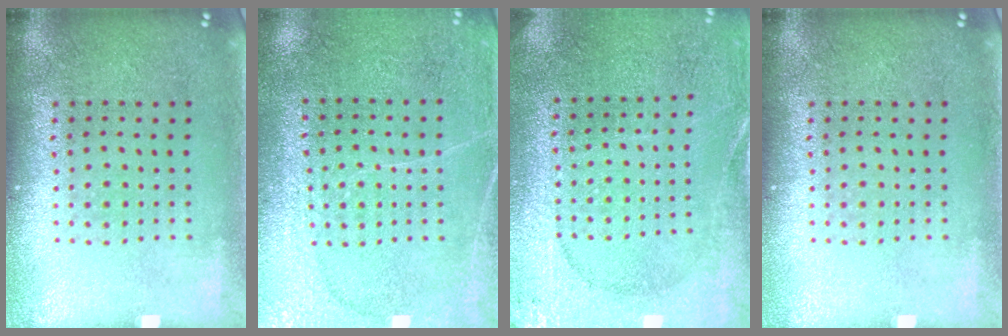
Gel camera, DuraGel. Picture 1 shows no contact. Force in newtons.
{"total": 2.9, "press": 2.7, "slide": 1.1}
{"total": 2.6, "press": 2.6, "slide": 0.4}
{"total": 0.0}